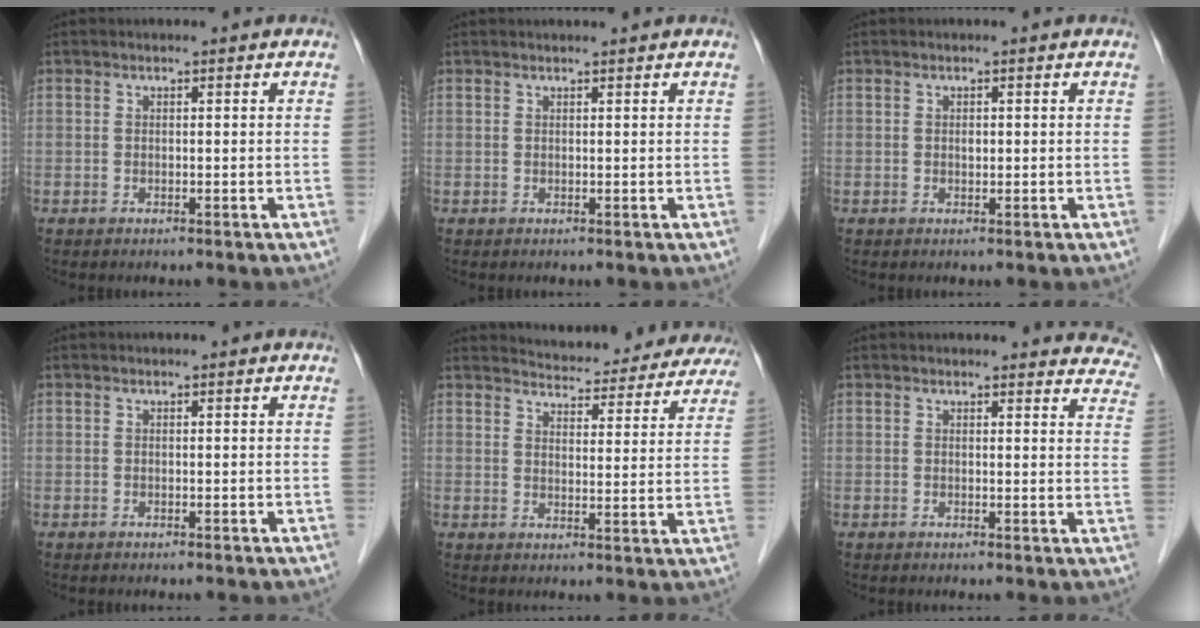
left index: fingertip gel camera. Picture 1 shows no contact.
{"total": 1.8, "force": [1.7, -0.1, 0.6], "torque": [-0.007, 0.011, 0.023]}
{"total": 0.6, "force": [-0.2, 0.4, 0.4], "torque": [-0.008, -0.004, -0.004]}
{"total": 0.0}
{"total": 18.5, "force": [17.6, 4.1, 3.9], "torque": [-0.035, -0.032, 0.199]}
{"total": 13.8, "force": [13.2, 3.2, 2.6], "torque": [0.008, -0.042, 0.110]}